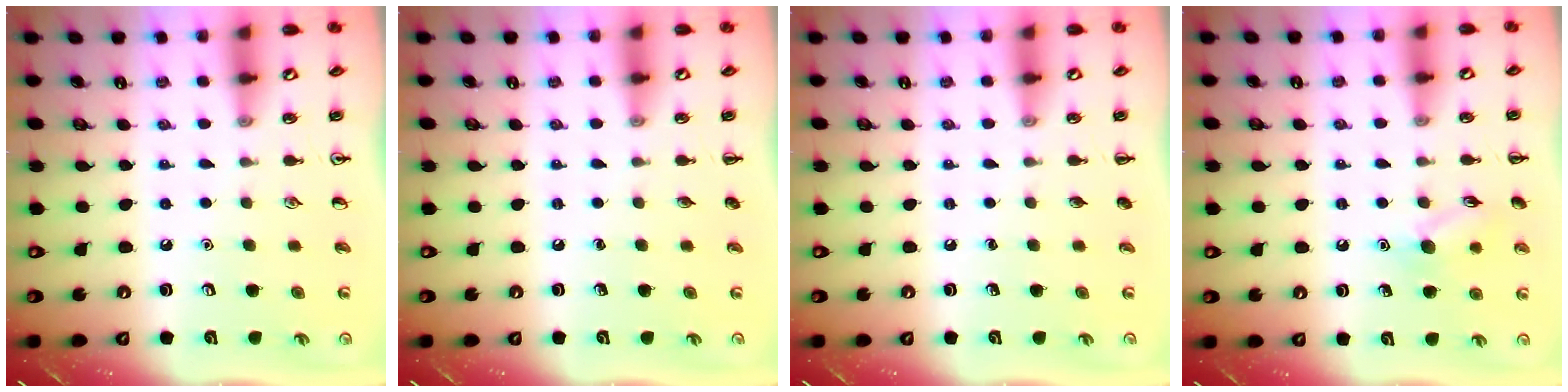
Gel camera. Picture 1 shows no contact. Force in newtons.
{"total": 0.0}
{"total": 0.0}
{"total": 8.5, "press": 8.5, "slide": 1.1}